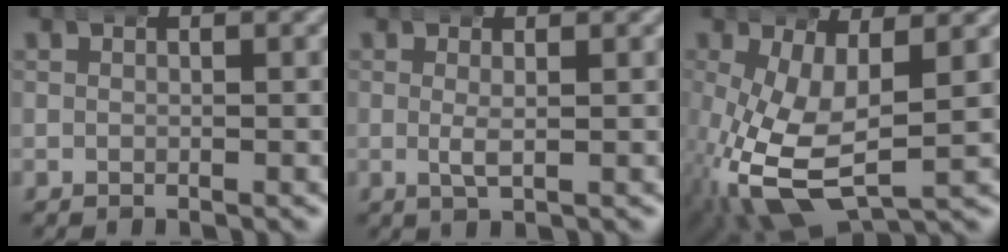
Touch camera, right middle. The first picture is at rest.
{"total": 1.3, "force": [0.1, 0.0, 1.3], "torque": [-0.033, -0.014, 0.010]}
{"total": 9.7, "force": [-2.3, 5.6, 7.6], "torque": [-0.178, -0.061, 0.003]}